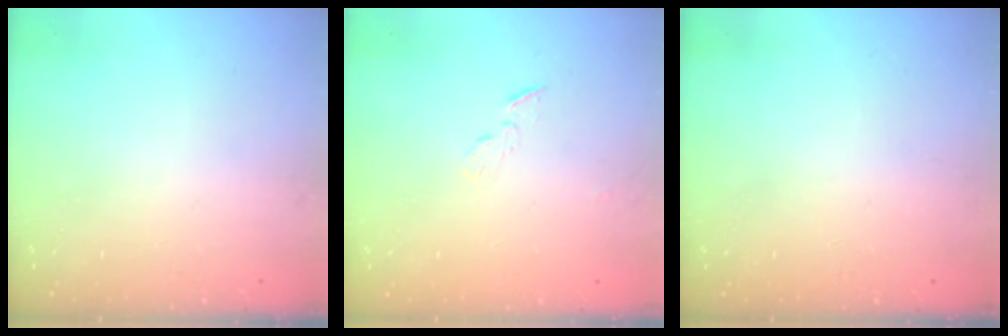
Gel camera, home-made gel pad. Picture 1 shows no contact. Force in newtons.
{"total": 3.3, "press": 3.3, "slide": 0.4}
{"total": 1.1, "press": 1.1, "slide": 0.3}